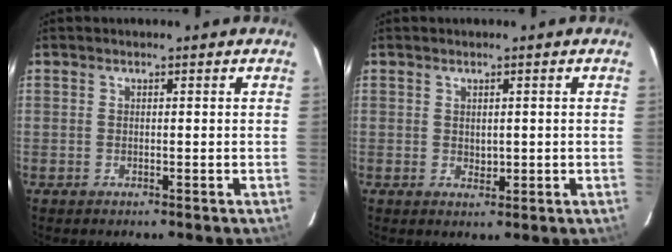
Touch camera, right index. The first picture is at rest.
{"total": 1.7, "force": [0.1, 1.1, 1.4], "torque": [-0.021, -0.004, 0.006]}